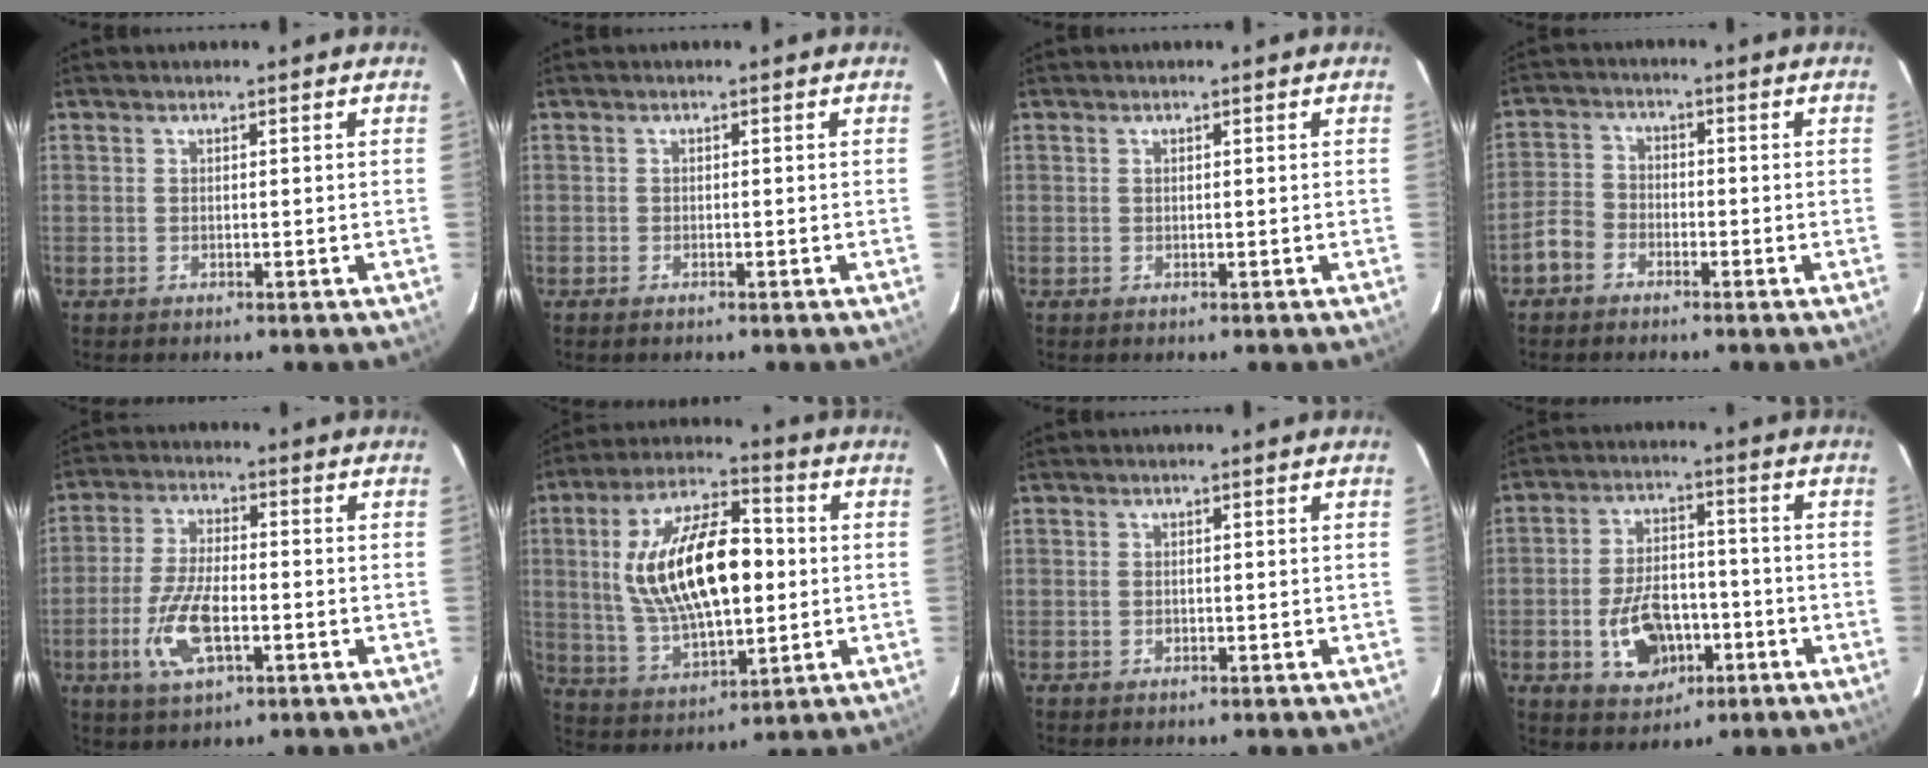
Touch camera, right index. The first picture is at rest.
{"total": 0.7, "force": [-0.6, 0.3, 0.3], "torque": [-0.008, -0.001, -0.012]}
{"total": 0.0}
{"total": 4.6, "force": [-2.8, 3.4, 1.4], "torque": [-0.032, 0.016, -0.057]}
{"total": 10.8, "force": [-3.5, 4.4, 9.3], "torque": [-0.197, -0.005, -0.065]}
{"total": 20.2, "force": [1.6, 9.3, 17.9], "torque": [-0.337, 0.018, 0.043]}
{"total": 0.7, "force": [-0.2, 0.6, 0.4], "torque": [-0.006, 0.000, -0.003]}
{"total": 11.6, "force": [-4.0, 7.5, 7.9], "torque": [-0.159, 0.012, -0.052]}